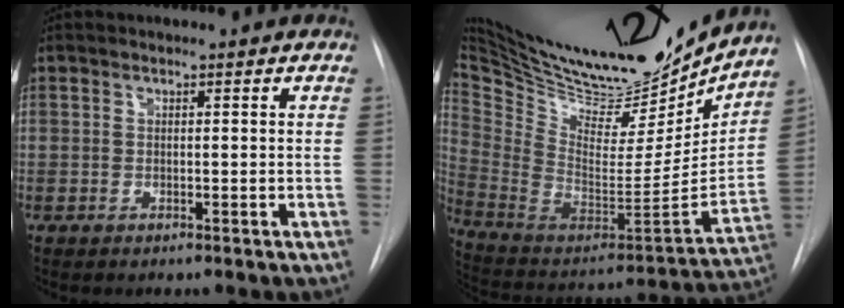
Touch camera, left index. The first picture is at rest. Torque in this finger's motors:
{"motor_torque": [0.11, -0.80, 0.05, 0.02]}